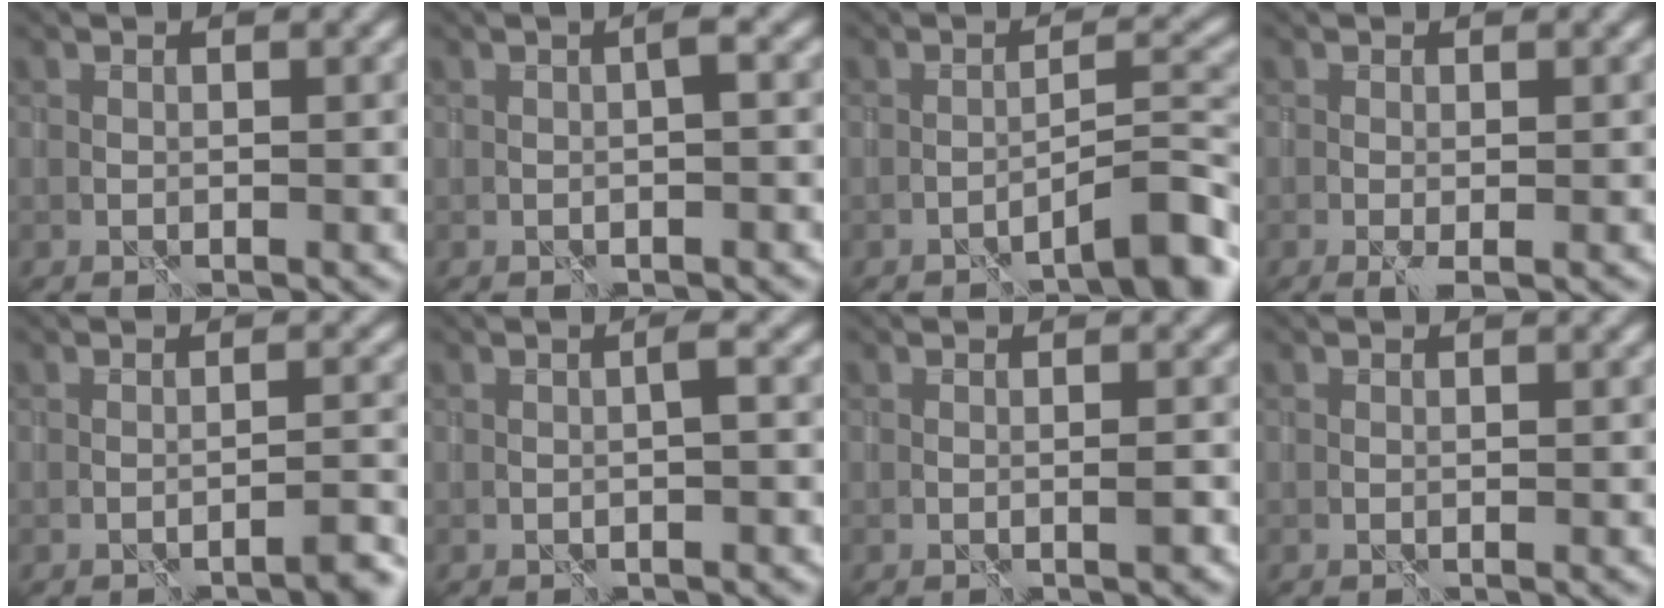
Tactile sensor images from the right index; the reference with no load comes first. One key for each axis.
{"total": 1.4, "fx": -0.2, "fy": 0.1, "fz": 1.4, "tx": -0.023, "ty": 0.004, "tz": -0.002}
{"total": 4.7, "fx": -3.4, "fy": 0.5, "fz": 3.2, "tx": -0.037, "ty": 0.020, "tz": -0.052}
{"total": 1.3, "fx": -0.7, "fy": 0.2, "fz": 1.1, "tx": -0.026, "ty": -0.004, "tz": -0.013}
{"total": 2.4, "fx": -1.7, "fy": 0.2, "fz": 1.6, "tx": -0.016, "ty": 0.007, "tz": -0.031}
{"total": 1.2, "fx": -0.2, "fy": 0.0, "fz": 1.2, "tx": -0.022, "ty": 0.004, "tz": -0.004}
{"total": 0.8, "fx": -0.3, "fy": -0.1, "fz": 0.8, "tx": -0.014, "ty": -0.002, "tz": -0.004}
{"total": 0.0}